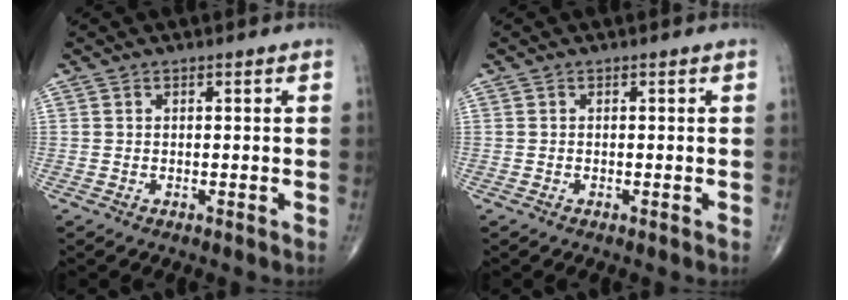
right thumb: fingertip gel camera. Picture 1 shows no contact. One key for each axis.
{"total": 0.0}